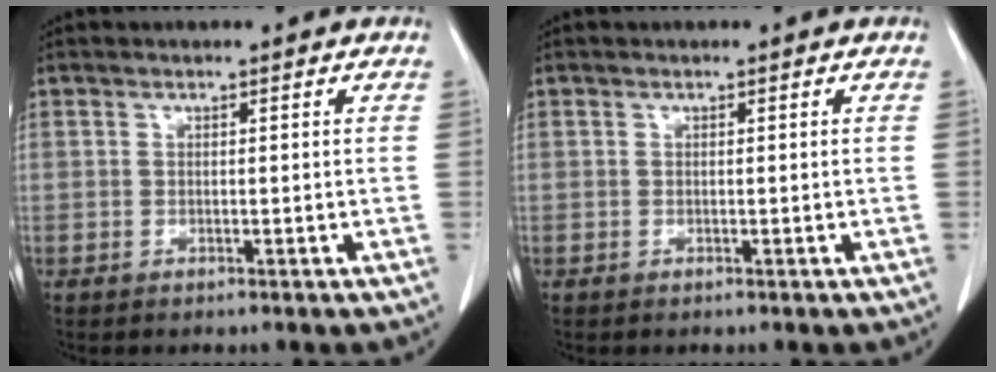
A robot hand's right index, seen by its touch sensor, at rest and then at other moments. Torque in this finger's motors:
{"motor_torque": [0.00, 0.00, 0.01, 0.00]}